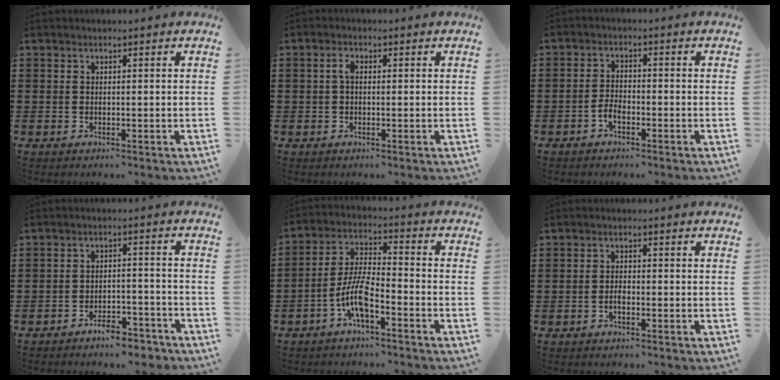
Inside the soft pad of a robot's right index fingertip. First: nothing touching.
{"total": 1.8, "force": [0.0, 0.9, 1.5], "torque": [-0.030, 0.004, -0.002]}
{"total": 2.4, "force": [-1.4, 1.0, 1.7], "torque": [-0.042, -0.001, -0.030]}
{"total": 4.7, "force": [-4.5, 0.9, 1.1], "torque": [-0.019, 0.011, -0.089]}
{"total": 7.4, "force": [-3.9, 1.8, 6.0], "torque": [-0.142, -0.010, -0.076]}
{"total": 1.7, "force": [-0.8, 0.5, 1.4], "torque": [-0.029, -0.002, -0.014]}